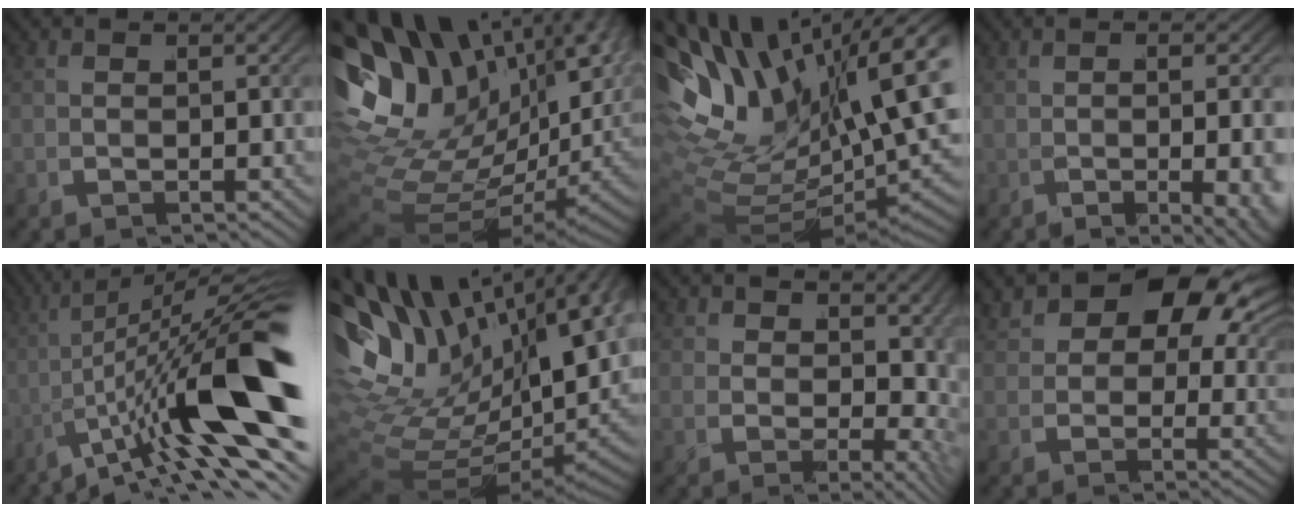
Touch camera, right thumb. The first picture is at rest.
{"total": 17.5, "force": [0.3, 11.5, 13.2], "torque": [-0.281, -0.033, 0.026]}
{"total": 16.5, "force": [1.3, 10.6, 12.6], "torque": [-0.249, -0.030, 0.036]}
{"total": 3.8, "force": [-1.2, 0.8, 3.5], "torque": [-0.066, -0.010, -0.014]}
{"total": 12.8, "force": [-0.8, 3.5, 12.3], "torque": [-0.176, 0.006, -0.019]}
{"total": 19.8, "force": [1.6, 13.3, 14.6], "torque": [-0.293, -0.022, 0.038]}
{"total": 5.3, "force": [1.9, 3.4, 3.6], "torque": [-0.060, -0.026, 0.046]}
{"total": 8.2, "force": [3.9, 4.4, 5.8], "torque": [-0.100, 0.001, 0.065]}